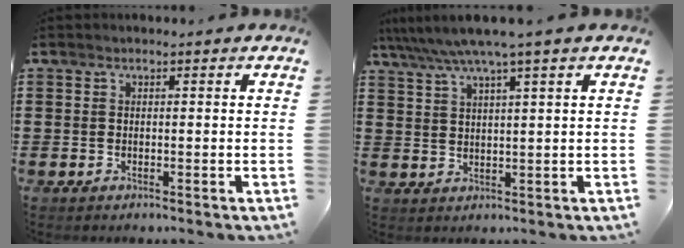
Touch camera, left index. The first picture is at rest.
{"total": 4.8, "force": [3.5, -0.4, 3.4], "torque": [-0.076, -0.011, 0.057]}